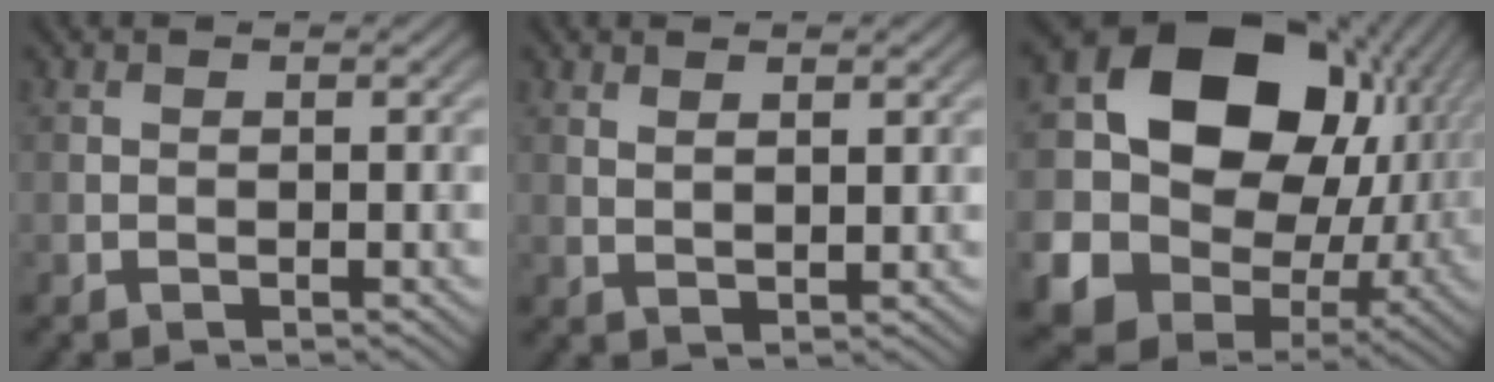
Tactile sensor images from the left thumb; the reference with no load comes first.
{"total": 1.8, "force": [1.2, 0.5, 1.2], "torque": [-0.024, -0.007, 0.028]}
{"total": 19.1, "force": [2.8, 15.7, 10.6], "torque": [-0.223, -0.027, 0.073]}